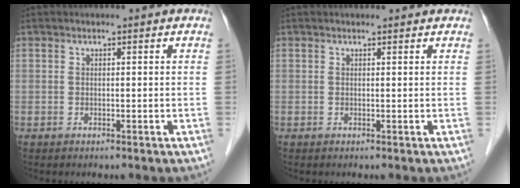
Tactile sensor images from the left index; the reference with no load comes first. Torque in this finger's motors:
{"motor_torque": [0.25, -0.14, -0.02, -0.01]}